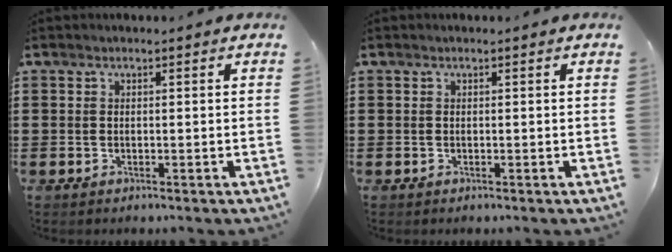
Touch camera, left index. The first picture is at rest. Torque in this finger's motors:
{"motor_torque": [0.00, 0.00, 0.00, 0.00]}